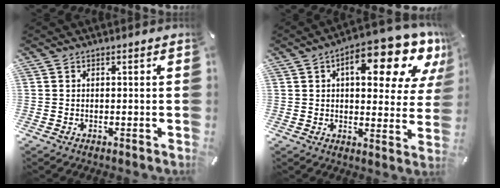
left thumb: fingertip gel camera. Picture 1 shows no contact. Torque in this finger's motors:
{"motor_torque": [1.32, 1.30, 1.54, -1.23, 0.27]}